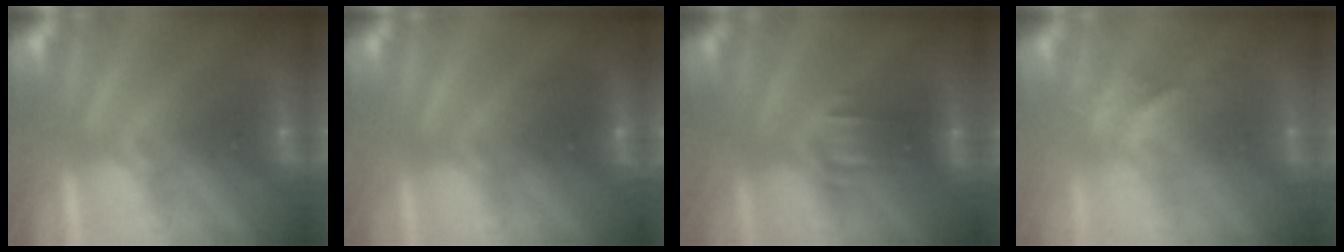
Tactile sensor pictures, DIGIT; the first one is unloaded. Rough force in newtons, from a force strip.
{"total": 2.4}
{"total": 3.6}
{"total": 2.9}